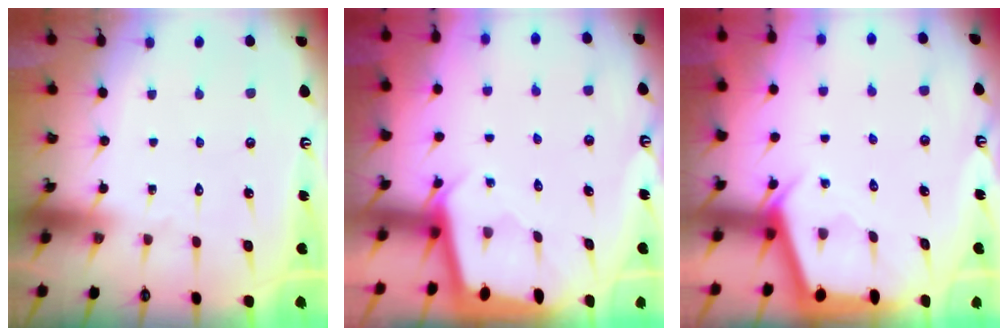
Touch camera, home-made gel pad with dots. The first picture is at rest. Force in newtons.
{"total": 1.6, "press": 1.6, "slide": 0.1}
{"total": 2.8, "press": 2.8, "slide": 0.4}